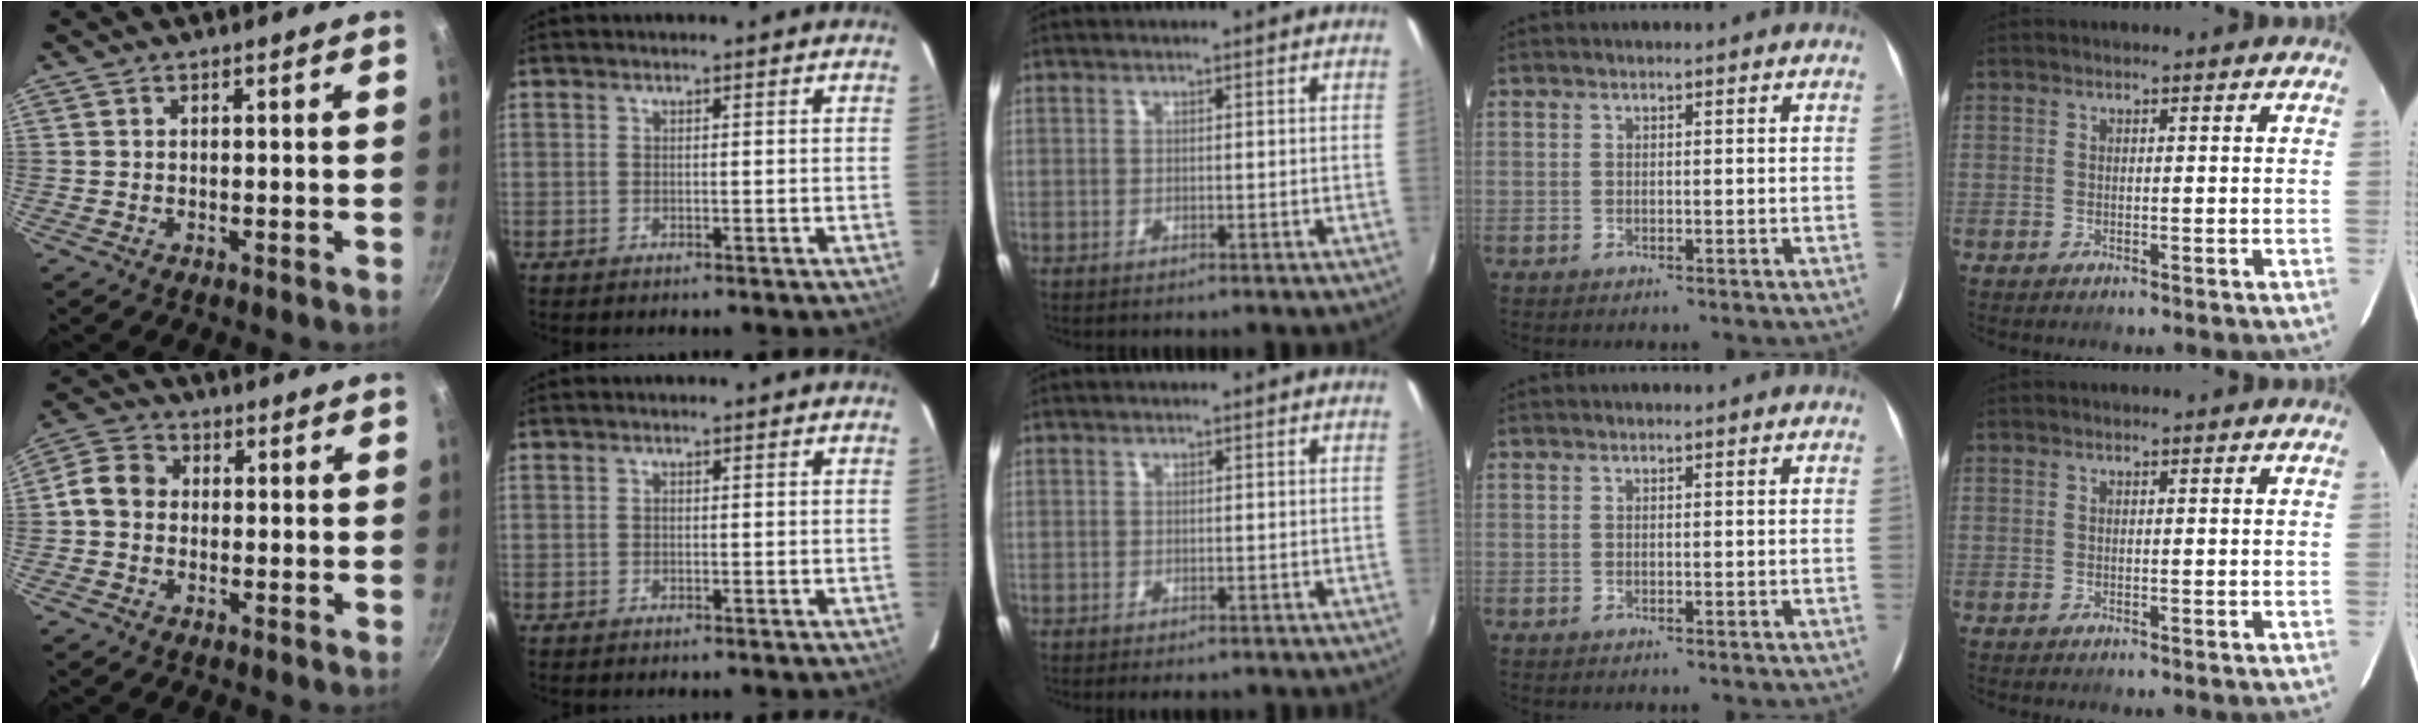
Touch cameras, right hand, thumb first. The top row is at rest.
{"thumb": {"total": 6.1, "force": [-0.2, 5.1, 3.3], "torque": [-0.045, 0.015, -0.024]}, "middle": {"total": 1.0, "force": [-0.8, 0.6, 0.3], "torque": [-0.009, -0.003, -0.012]}}